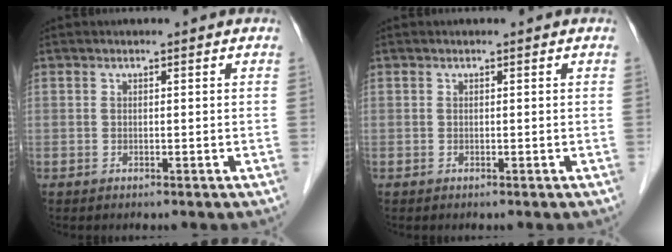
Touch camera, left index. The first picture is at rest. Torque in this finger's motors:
{"motor_torque": [-0.01, 0.01, 0.01, 0.00]}